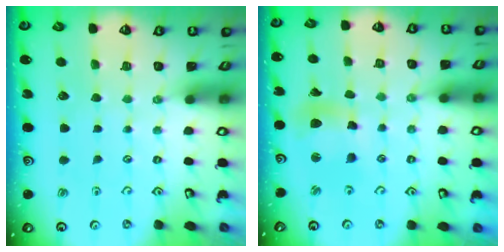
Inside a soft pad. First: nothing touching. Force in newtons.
{"total": 10.3, "press": 10.2, "slide": 1.5}